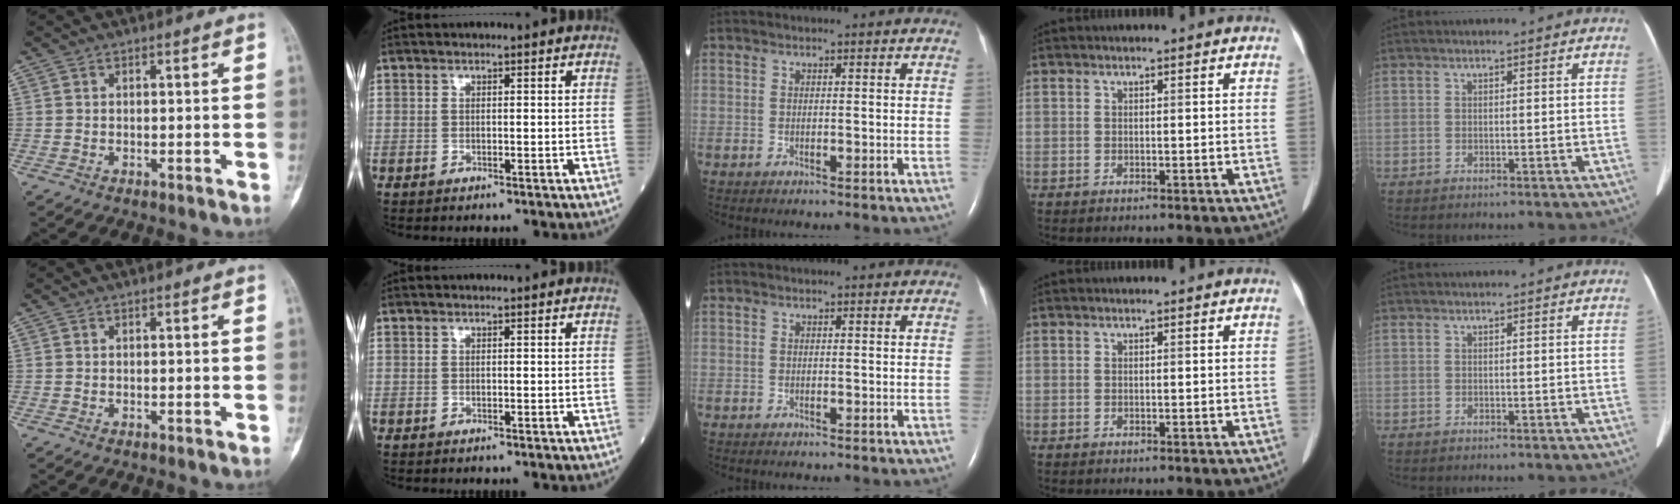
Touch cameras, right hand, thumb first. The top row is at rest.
{}